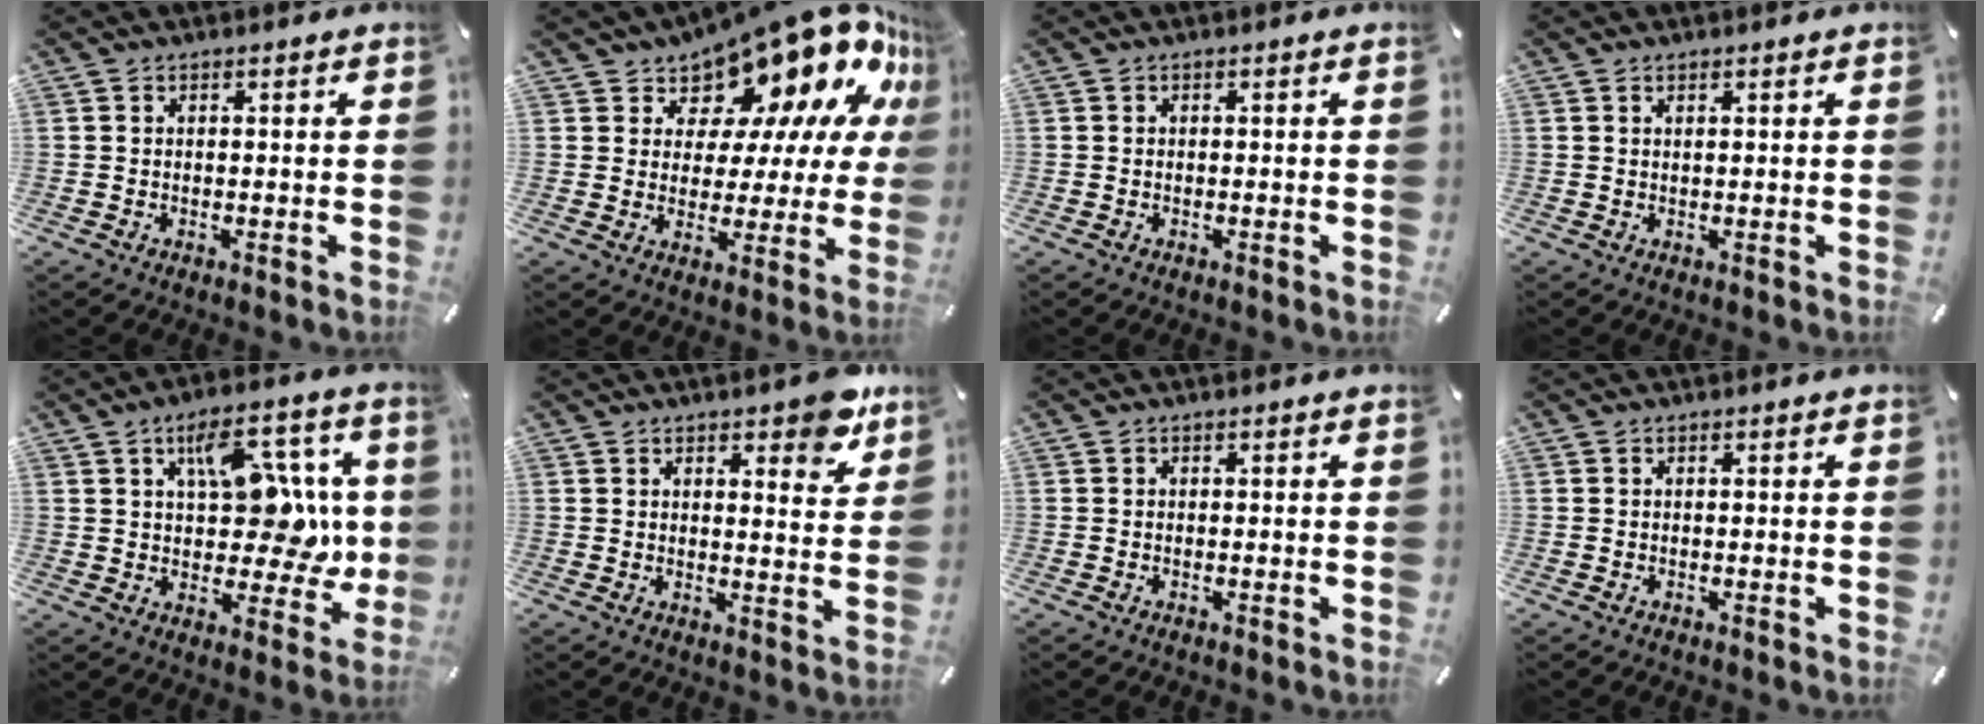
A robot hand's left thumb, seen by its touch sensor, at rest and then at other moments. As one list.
[{"total": 16.2, "force": [12.9, 7.4, 6.3], "torque": [-0.112, -0.112, 0.221]}, {"total": 0.0}, {"total": 0.8, "force": [0.5, 0.0, 0.5], "torque": [-0.011, -0.001, 0.009]}, {"total": 16.1, "force": [3.7, 9.4, 12.5], "torque": [-0.159, -0.014, 0.064]}, {"total": 7.0, "force": [5.3, 3.1, 3.3], "torque": [-0.033, -0.034, 0.089]}, {"total": 0.0}, {"total": 0.0}]